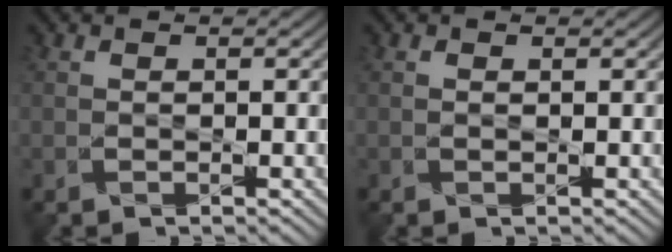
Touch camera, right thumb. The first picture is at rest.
{"total": 0.0}